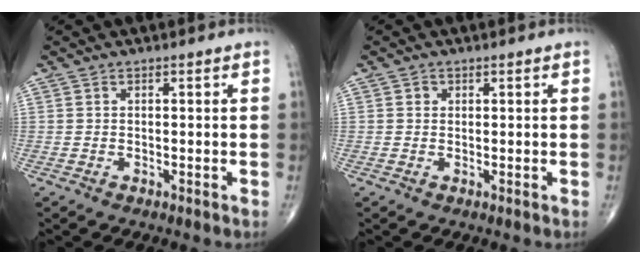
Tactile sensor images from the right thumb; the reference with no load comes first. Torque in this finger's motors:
{"motor_torque": [0.00, 0.34, 0.30, 0.22, -0.01]}